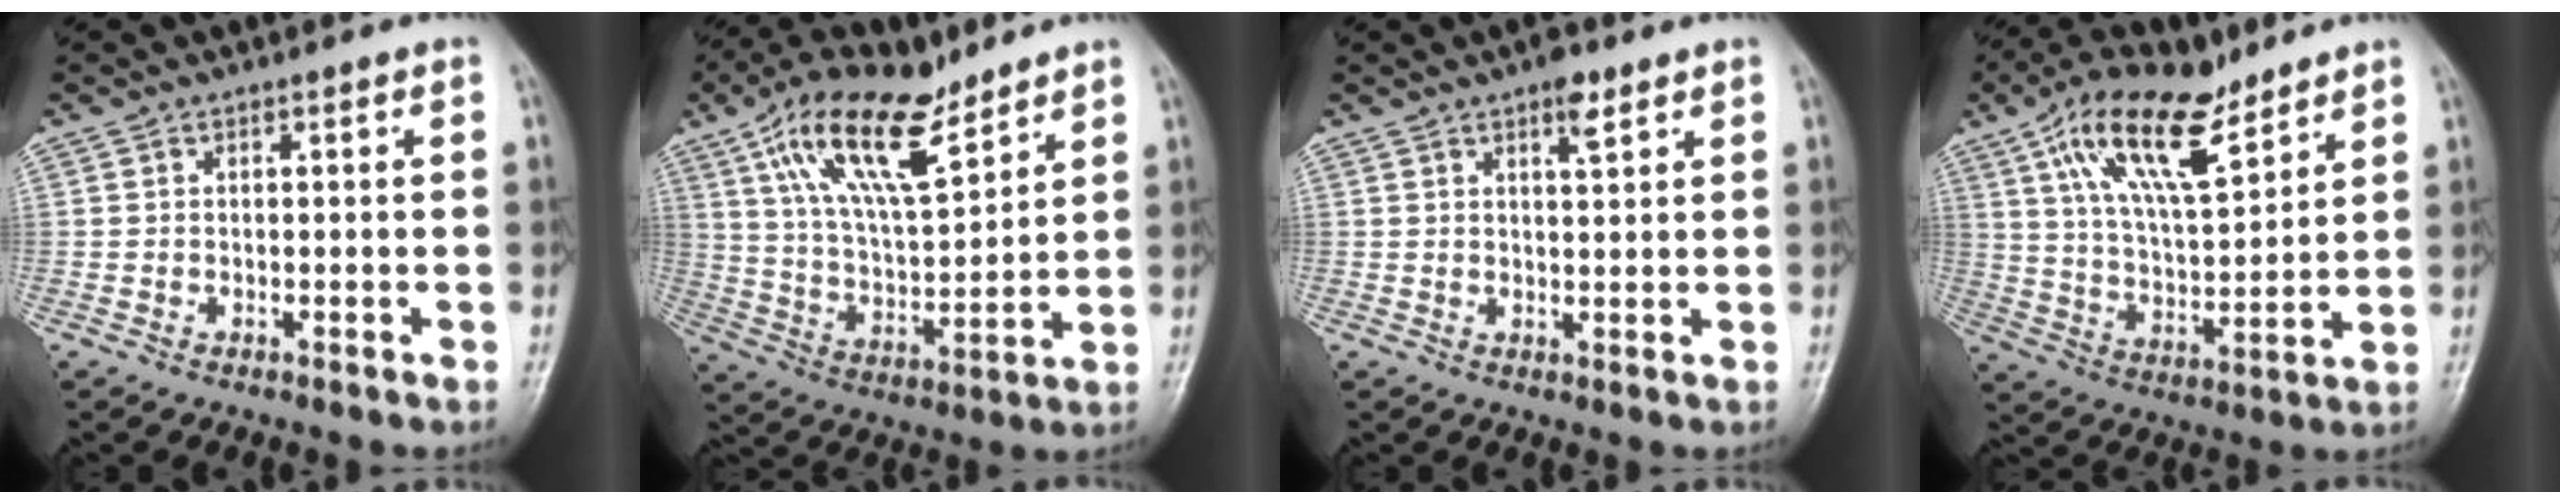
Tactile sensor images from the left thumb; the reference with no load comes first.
{"total": 17.4, "force": [10.7, 6.8, 12.0], "torque": [-0.194, -0.039, 0.203]}
{"total": 3.7, "force": [2.3, 1.2, 2.6], "torque": [-0.033, -0.009, 0.034]}
{"total": 16.7, "force": [10.0, 6.7, 11.5], "torque": [-0.182, -0.037, 0.187]}